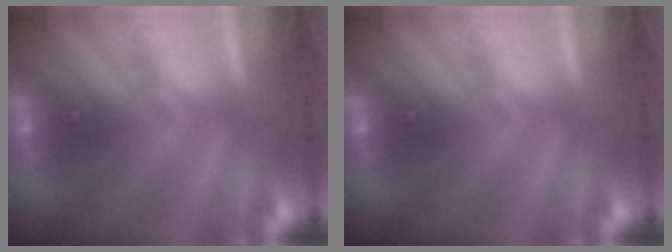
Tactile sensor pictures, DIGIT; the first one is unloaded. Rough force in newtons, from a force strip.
{"total": 0.0}